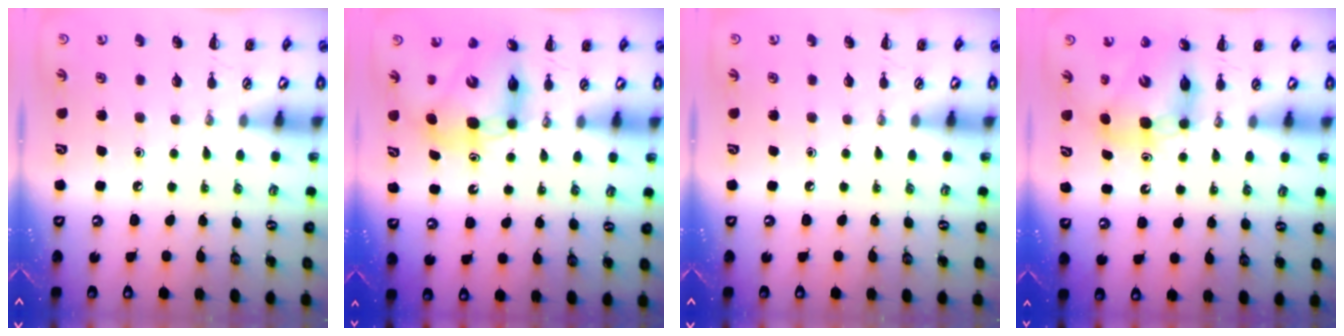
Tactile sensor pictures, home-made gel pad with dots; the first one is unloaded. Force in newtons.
{"total": 9.1, "press": 8.7, "slide": 2.6}
{"total": 0.0}
{"total": 8.4, "press": 8.1, "slide": 2.2}